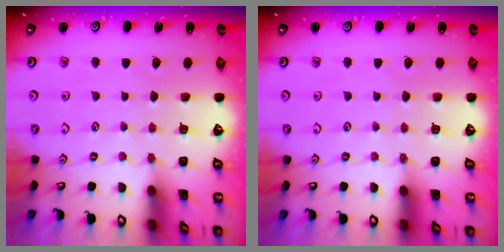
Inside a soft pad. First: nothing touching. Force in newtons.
{"total": 0.0}